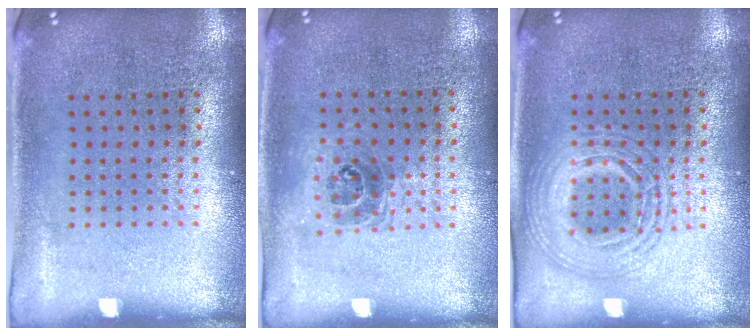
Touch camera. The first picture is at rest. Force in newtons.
{"total": 1.0, "press": 1.0, "slide": 0.3}
{"total": 2.8, "press": 2.8, "slide": 0.3}